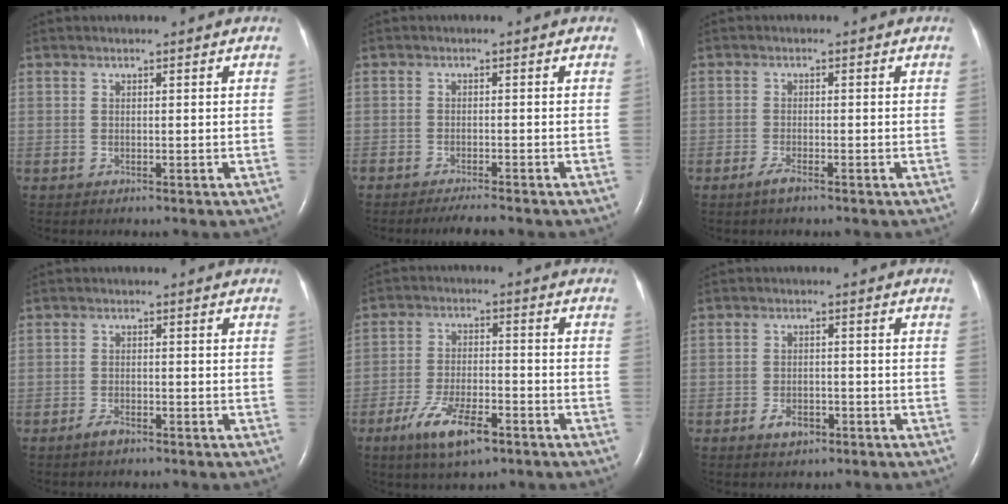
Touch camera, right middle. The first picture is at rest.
{"total": 3.1, "force": [-2.8, 0.0, 1.4], "torque": [-0.026, -0.008, -0.044]}
{"total": 1.8, "force": [-1.3, 0.2, 1.2], "torque": [-0.029, -0.003, -0.028]}
{"total": 1.9, "force": [-1.5, 0.6, 1.0], "torque": [-0.021, -0.001, -0.028]}
{"total": 8.8, "force": [-5.2, 2.5, 6.6], "torque": [-0.132, -0.012, -0.091]}
{"total": 2.9, "force": [-1.8, 1.6, 1.7], "torque": [-0.034, 0.001, -0.024]}